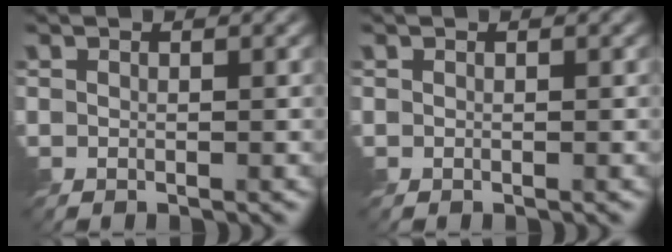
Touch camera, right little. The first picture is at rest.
{"total": 0.0}